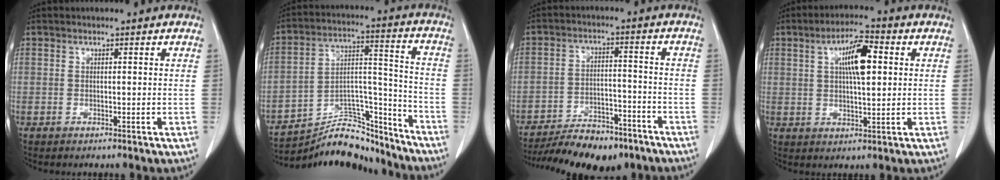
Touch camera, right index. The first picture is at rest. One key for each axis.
{"total": 16.4, "fx": -15.6, "fy": 3.8, "fz": 3.0, "tx": -0.052, "ty": 0.046, "tz": -0.252}
{"total": 14.3, "fx": -11.7, "fy": 5.0, "fz": 6.5, "tx": -0.097, "ty": 0.005, "tz": -0.177}
{"total": 8.0, "fx": 2.1, "fy": 1.9, "fz": 7.5, "tx": -0.132, "ty": 0.012, "tz": 0.035}